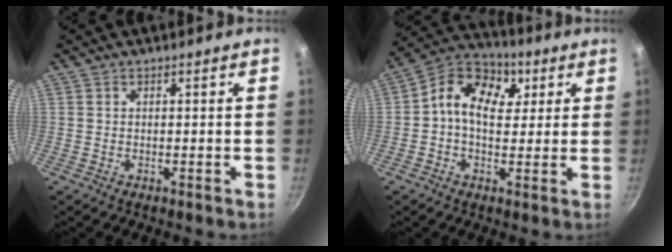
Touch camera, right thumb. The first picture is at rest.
{"total": 12.0, "force": [2.9, 8.5, 7.9], "torque": [-0.103, 0.008, 0.026]}